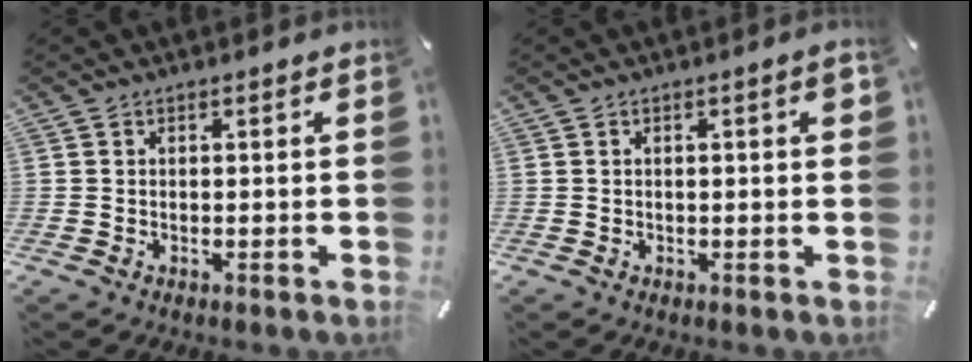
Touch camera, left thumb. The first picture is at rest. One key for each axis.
{"total": 2.6, "fx": 0.4, "fy": 0.6, "fz": 2.5, "tx": -0.037, "ty": 0.001, "tz": 0.004}